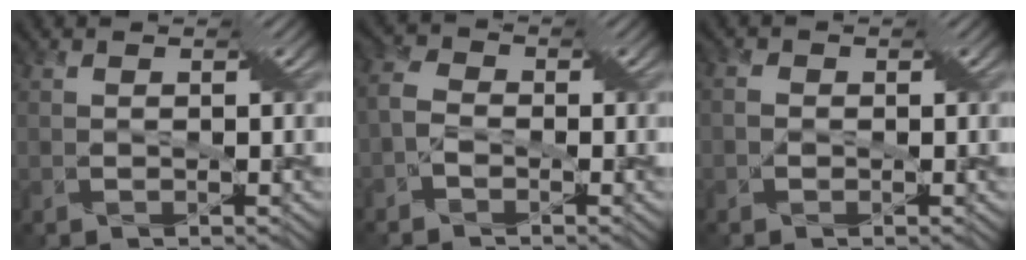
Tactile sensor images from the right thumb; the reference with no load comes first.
{"total": 2.8, "force": [-1.6, 1.8, 1.5], "torque": [-0.045, 0.003, -0.044]}
{"total": 1.7, "force": [-0.2, 1.5, 0.7], "torque": [-0.003, 0.008, -0.018]}